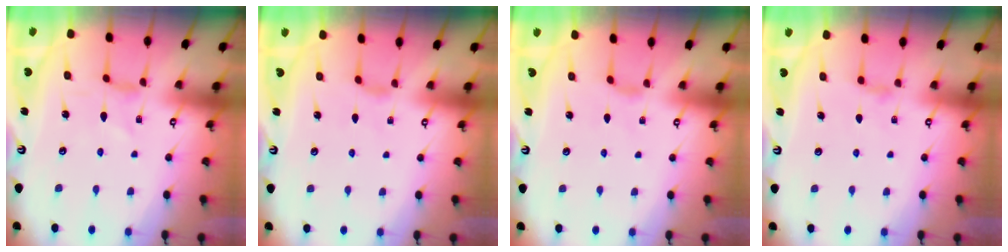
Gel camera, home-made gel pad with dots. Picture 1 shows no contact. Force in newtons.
{"total": 2.1, "press": 2.1, "slide": 0.4}
{"total": 2.1, "press": 2.1, "slide": 0.4}
{"total": 2.4, "press": 2.3, "slide": 0.4}